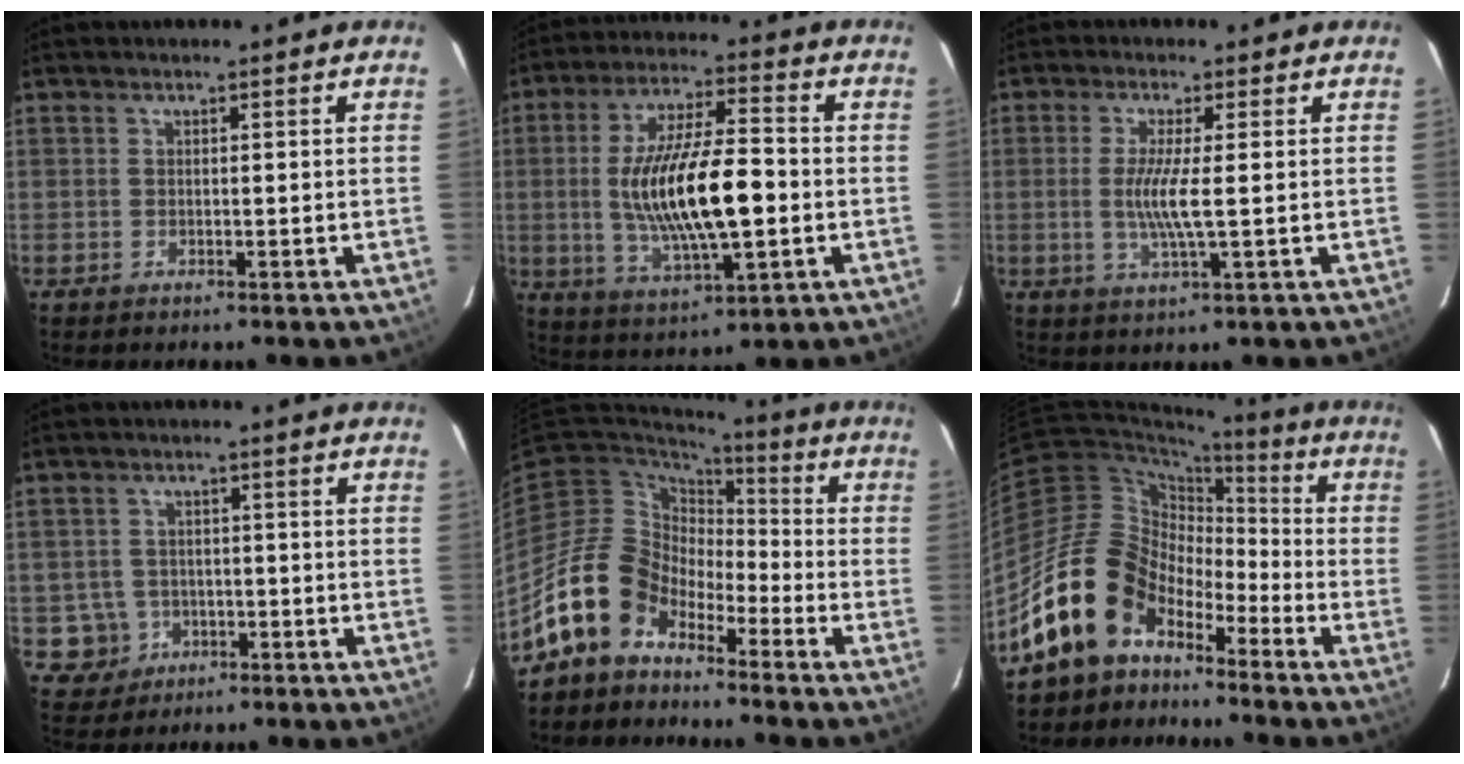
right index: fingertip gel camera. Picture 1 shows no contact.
{"total": 17.5, "force": [-1.7, 5.5, 16.5], "torque": [-0.311, -0.006, -0.022]}
{"total": 5.6, "force": [-0.1, -0.1, 5.6], "torque": [-0.114, -0.010, -0.005]}
{"total": 5.7, "force": [-1.7, 5.4, 0.5], "torque": [-0.026, 0.019, -0.017]}
{"total": 13.4, "force": [-9.8, 8.3, 3.6], "torque": [-0.082, 0.025, -0.181]}
{"total": 17.3, "force": [-11.2, 10.9, 7.2], "torque": [-0.149, 0.022, -0.179]}